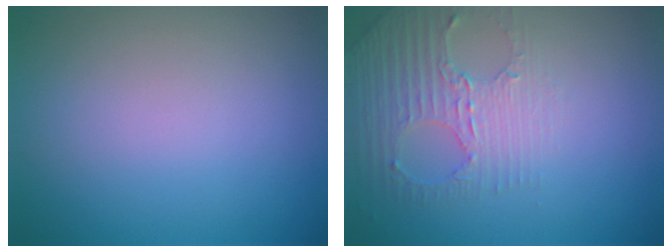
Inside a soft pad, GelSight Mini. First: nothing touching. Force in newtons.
{"total": 2.9, "press": 2.7, "slide": 1.1}